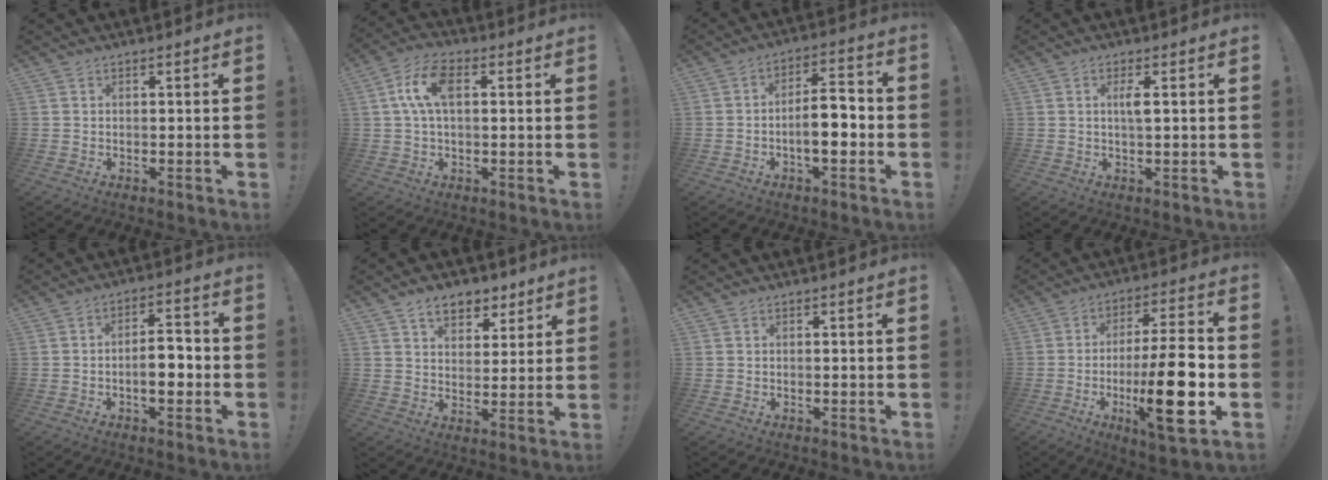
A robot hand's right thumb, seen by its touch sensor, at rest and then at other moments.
{"total": 9.8, "force": [2.2, 5.1, 8.0], "torque": [-0.159, 0.011, 0.040]}
{"total": 10.2, "force": [-2.6, 3.7, 9.1], "torque": [-0.139, 0.016, -0.049]}
{"total": 2.8, "force": [0.6, 0.3, 2.7], "torque": [-0.049, -0.002, 0.006]}
{"total": 7.9, "force": [-2.0, 3.5, 6.8], "torque": [-0.103, 0.012, -0.039]}
{"total": 9.2, "force": [5.9, 5.7, 4.2], "torque": [-0.058, -0.027, 0.108]}
{"total": 0.0}
{"total": 20.3, "force": [-4.9, 4.6, 19.2], "torque": [-0.309, 0.001, -0.076]}